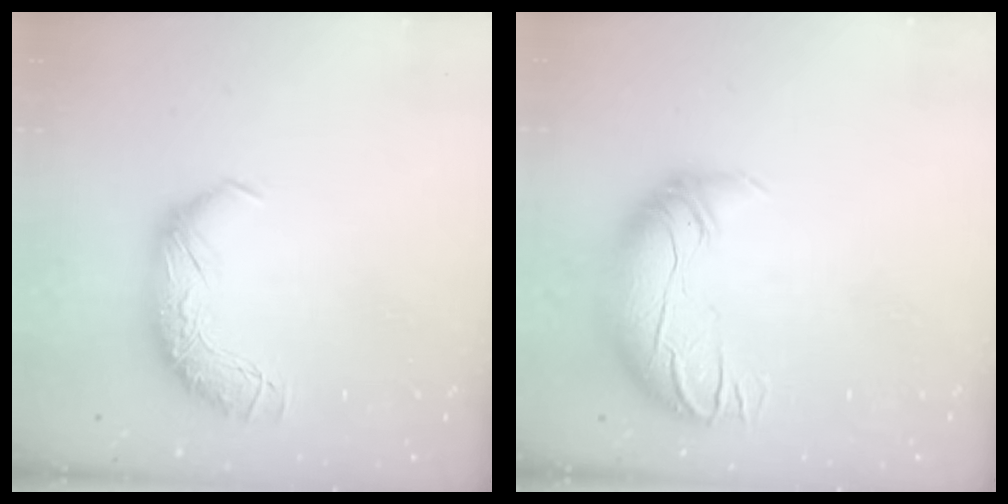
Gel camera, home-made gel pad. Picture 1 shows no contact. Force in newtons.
{"total": 2.9, "press": 0.5, "slide": 2.9}